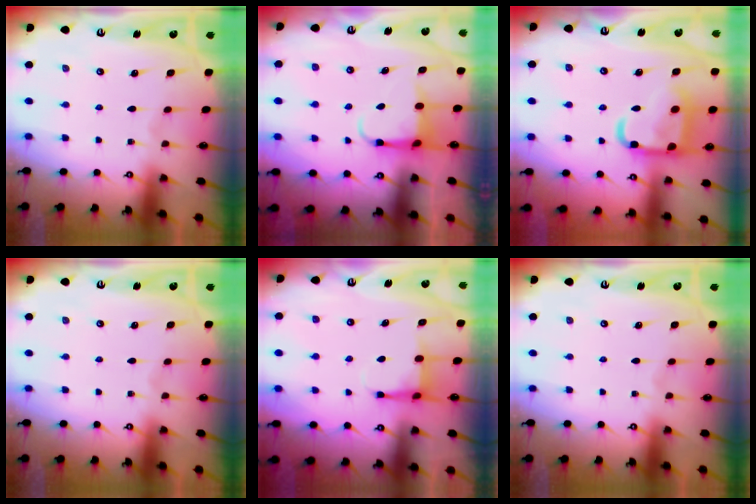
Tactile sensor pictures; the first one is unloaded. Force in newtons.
{"total": 4.0, "press": 4.0, "slide": 0.4}
{"total": 15.7, "press": 15.6, "slide": 1.6}
{"total": 0.0}
{"total": 4.3, "press": 4.2, "slide": 0.7}
{"total": 0.0}